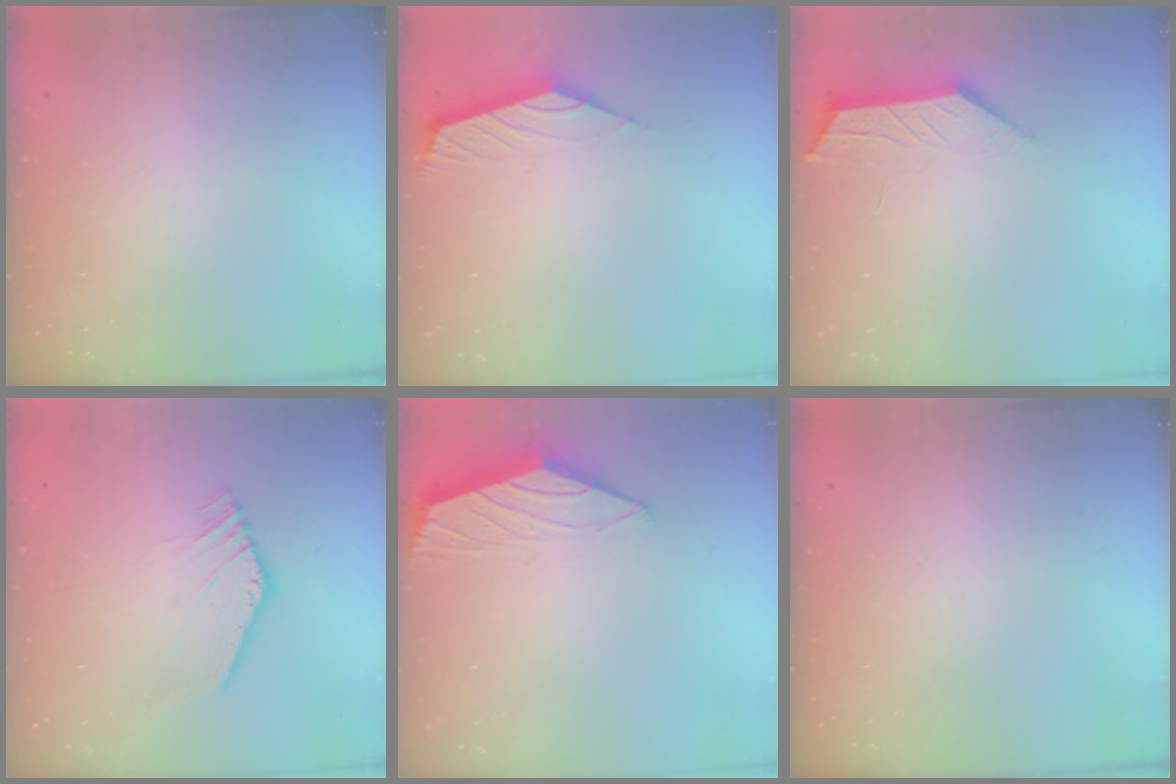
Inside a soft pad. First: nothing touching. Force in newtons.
{"total": 2.5, "press": 2.5, "slide": 0.6}
{"total": 2.2, "press": 2.2, "slide": 0.5}
{"total": 2.2, "press": 2.2, "slide": 0.4}
{"total": 1.5, "press": 1.5, "slide": 0.4}
{"total": 0.0}